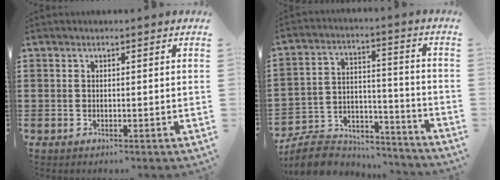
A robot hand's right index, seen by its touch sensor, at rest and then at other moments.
{"total": 8.7, "force": [-7.8, 2.9, 2.6], "torque": [-0.056, 0.021, -0.152]}